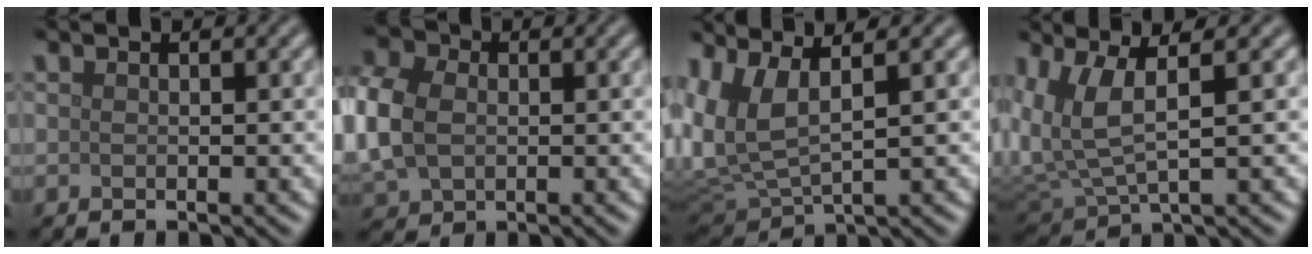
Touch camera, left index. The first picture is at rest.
{"total": 7.3, "force": [0.1, 5.6, 4.7], "torque": [-0.147, 0.005, 0.002]}
{"total": 6.5, "force": [2.2, 2.6, 5.5], "torque": [-0.145, 0.003, 0.047]}
{"total": 5.4, "force": [1.9, 2.0, 4.7], "torque": [-0.128, -0.003, 0.048]}